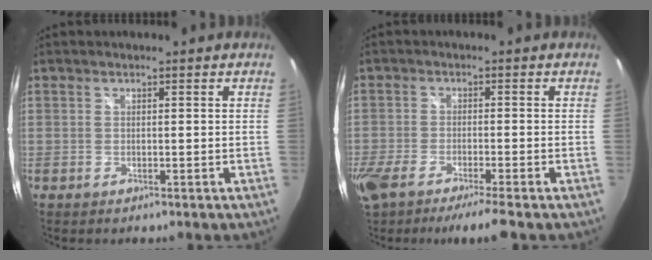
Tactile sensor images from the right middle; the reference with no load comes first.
{"total": 8.6, "force": [-6.7, 0.5, 5.4], "torque": [-0.130, -0.036, -0.119]}